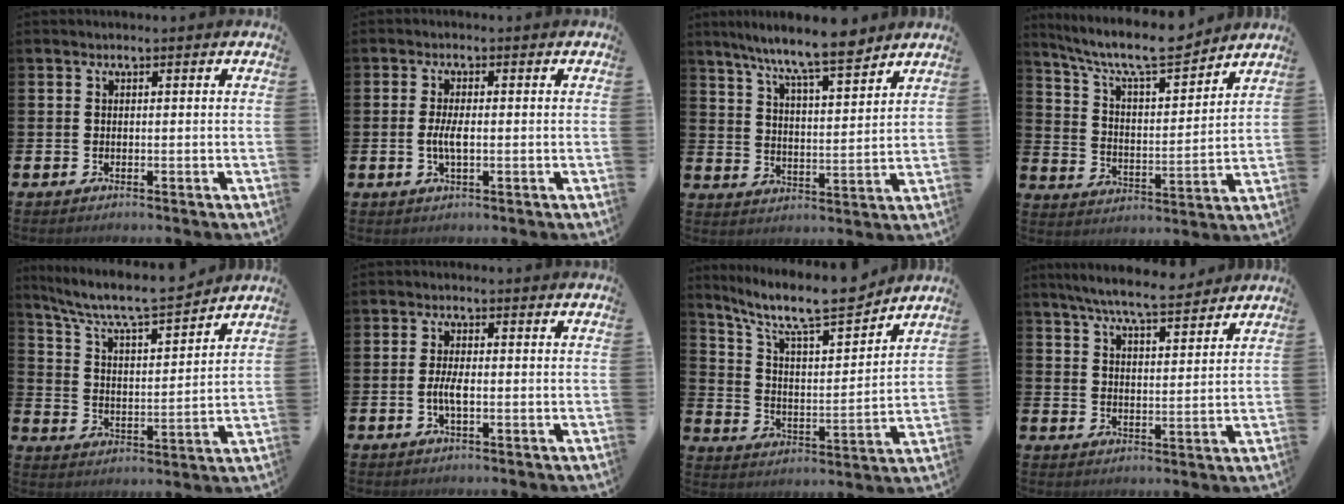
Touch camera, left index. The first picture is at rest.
{"total": 2.8, "force": [-0.5, 0.9, 2.6], "torque": [-0.049, -0.004, -0.013]}
{"total": 9.2, "force": [8.3, 0.9, 3.9], "torque": [-0.098, -0.041, 0.146]}
{"total": 9.4, "force": [8.6, 1.6, 3.7], "torque": [-0.102, -0.056, 0.148]}
{"total": 7.9, "force": [7.4, 0.8, 2.6], "torque": [-0.089, -0.053, 0.126]}
{"total": 2.8, "force": [-0.6, 0.9, 2.6], "torque": [-0.050, -0.003, -0.016]}
{"total": 10.6, "force": [9.2, 1.8, 4.8], "torque": [-0.118, -0.065, 0.156]}
{"total": 7.2, "force": [6.7, 0.5, 2.4], "torque": [-0.064, -0.032, 0.118]}